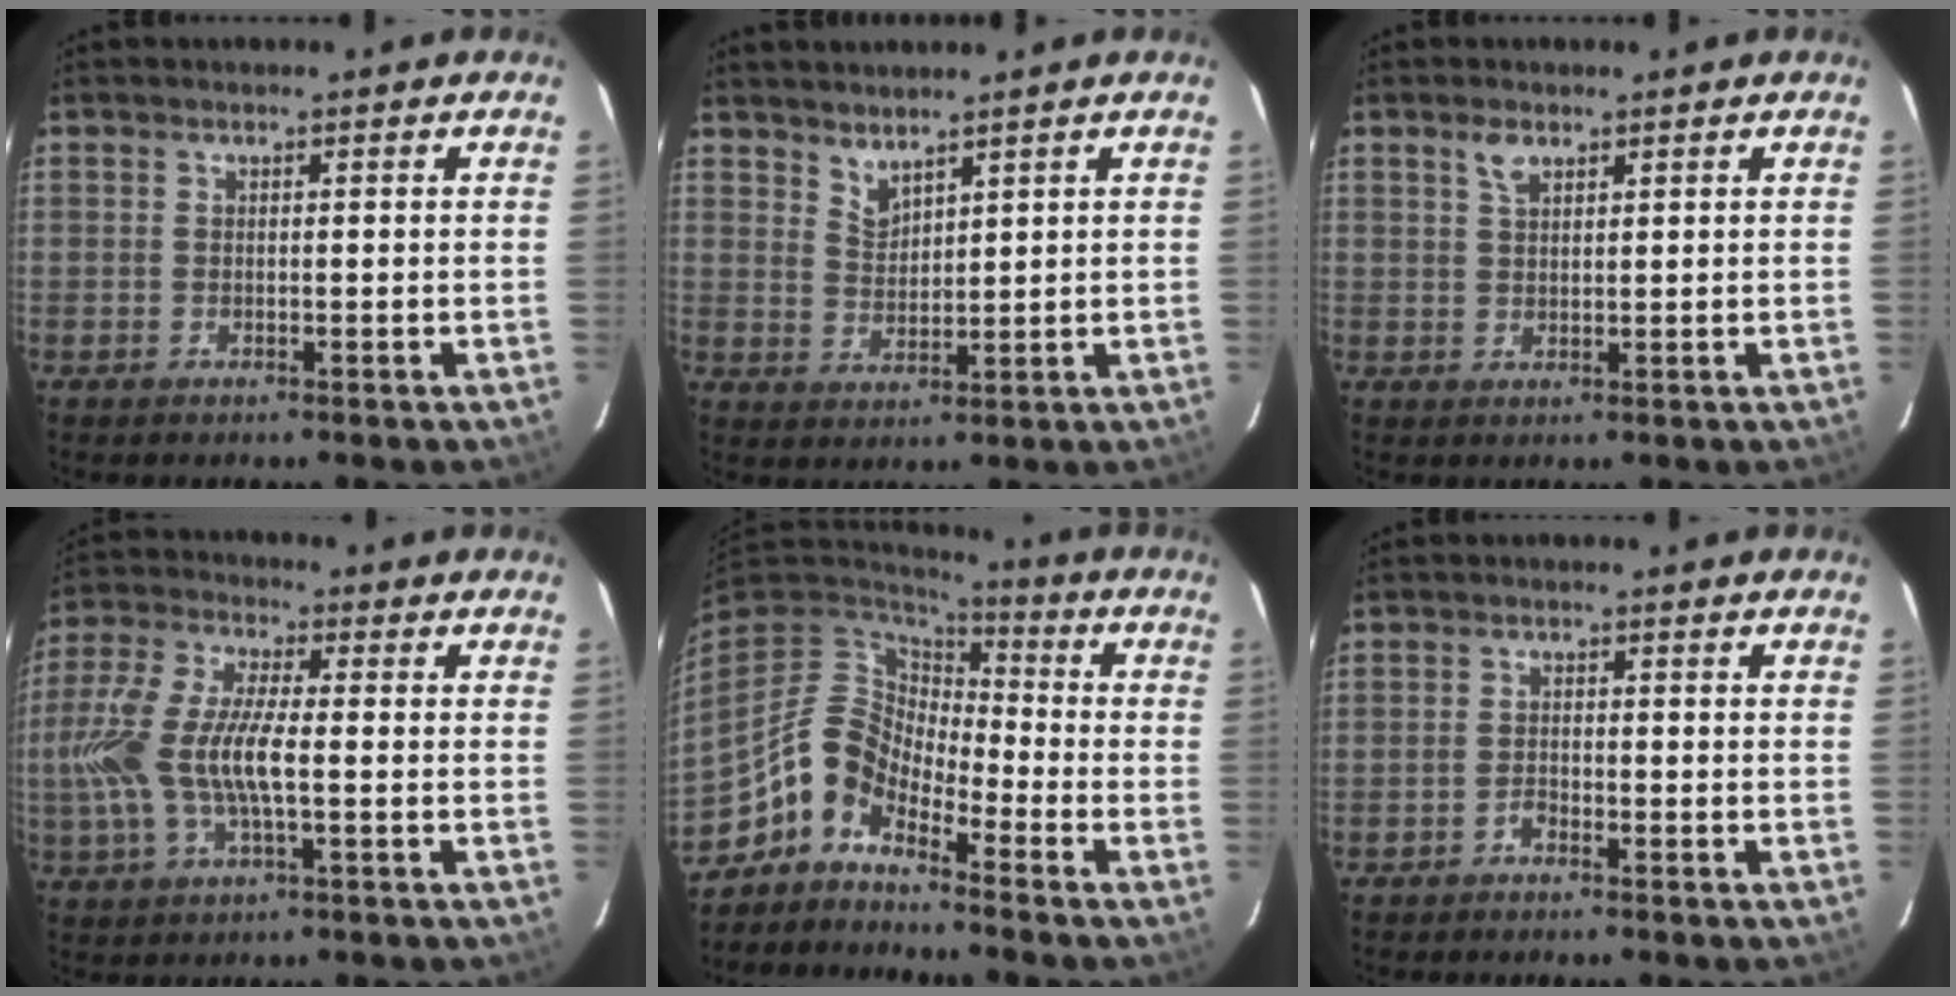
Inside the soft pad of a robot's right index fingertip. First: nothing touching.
{"total": 3.5, "force": [3.2, 1.0, 1.1], "torque": [-0.018, -0.005, 0.062]}
{"total": 2.5, "force": [1.6, 1.3, 1.4], "torque": [-0.025, 0.006, 0.032]}
{"total": 13.3, "force": [-1.7, 4.4, 12.4], "torque": [-0.269, 0.003, -0.036]}
{"total": 9.0, "force": [-6.4, 4.8, 4.0], "torque": [-0.077, 0.027, -0.144]}
{"total": 1.5, "force": [-1.3, 0.6, 0.5], "torque": [-0.011, 0.003, -0.025]}